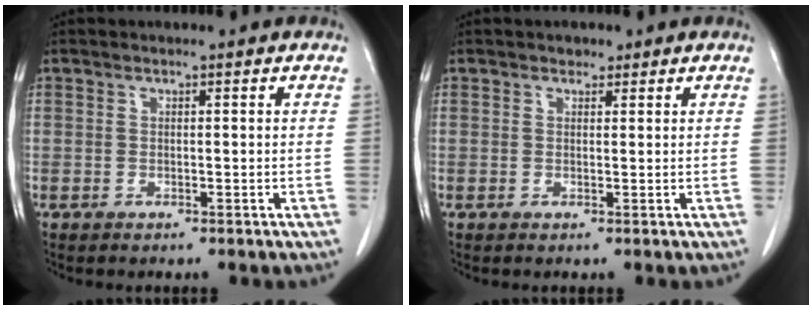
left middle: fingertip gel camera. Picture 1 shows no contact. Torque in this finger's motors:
{"motor_torque": [0.24, -0.19, -0.02, 0.01]}